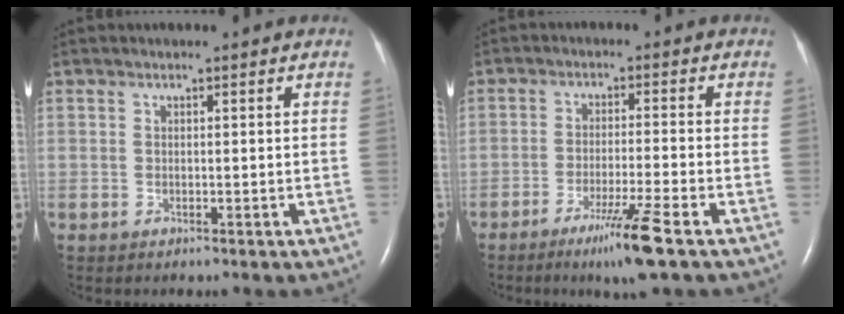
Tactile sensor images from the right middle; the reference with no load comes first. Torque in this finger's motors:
{"motor_torque": [0.68, -0.53, 0.35, 0.10]}